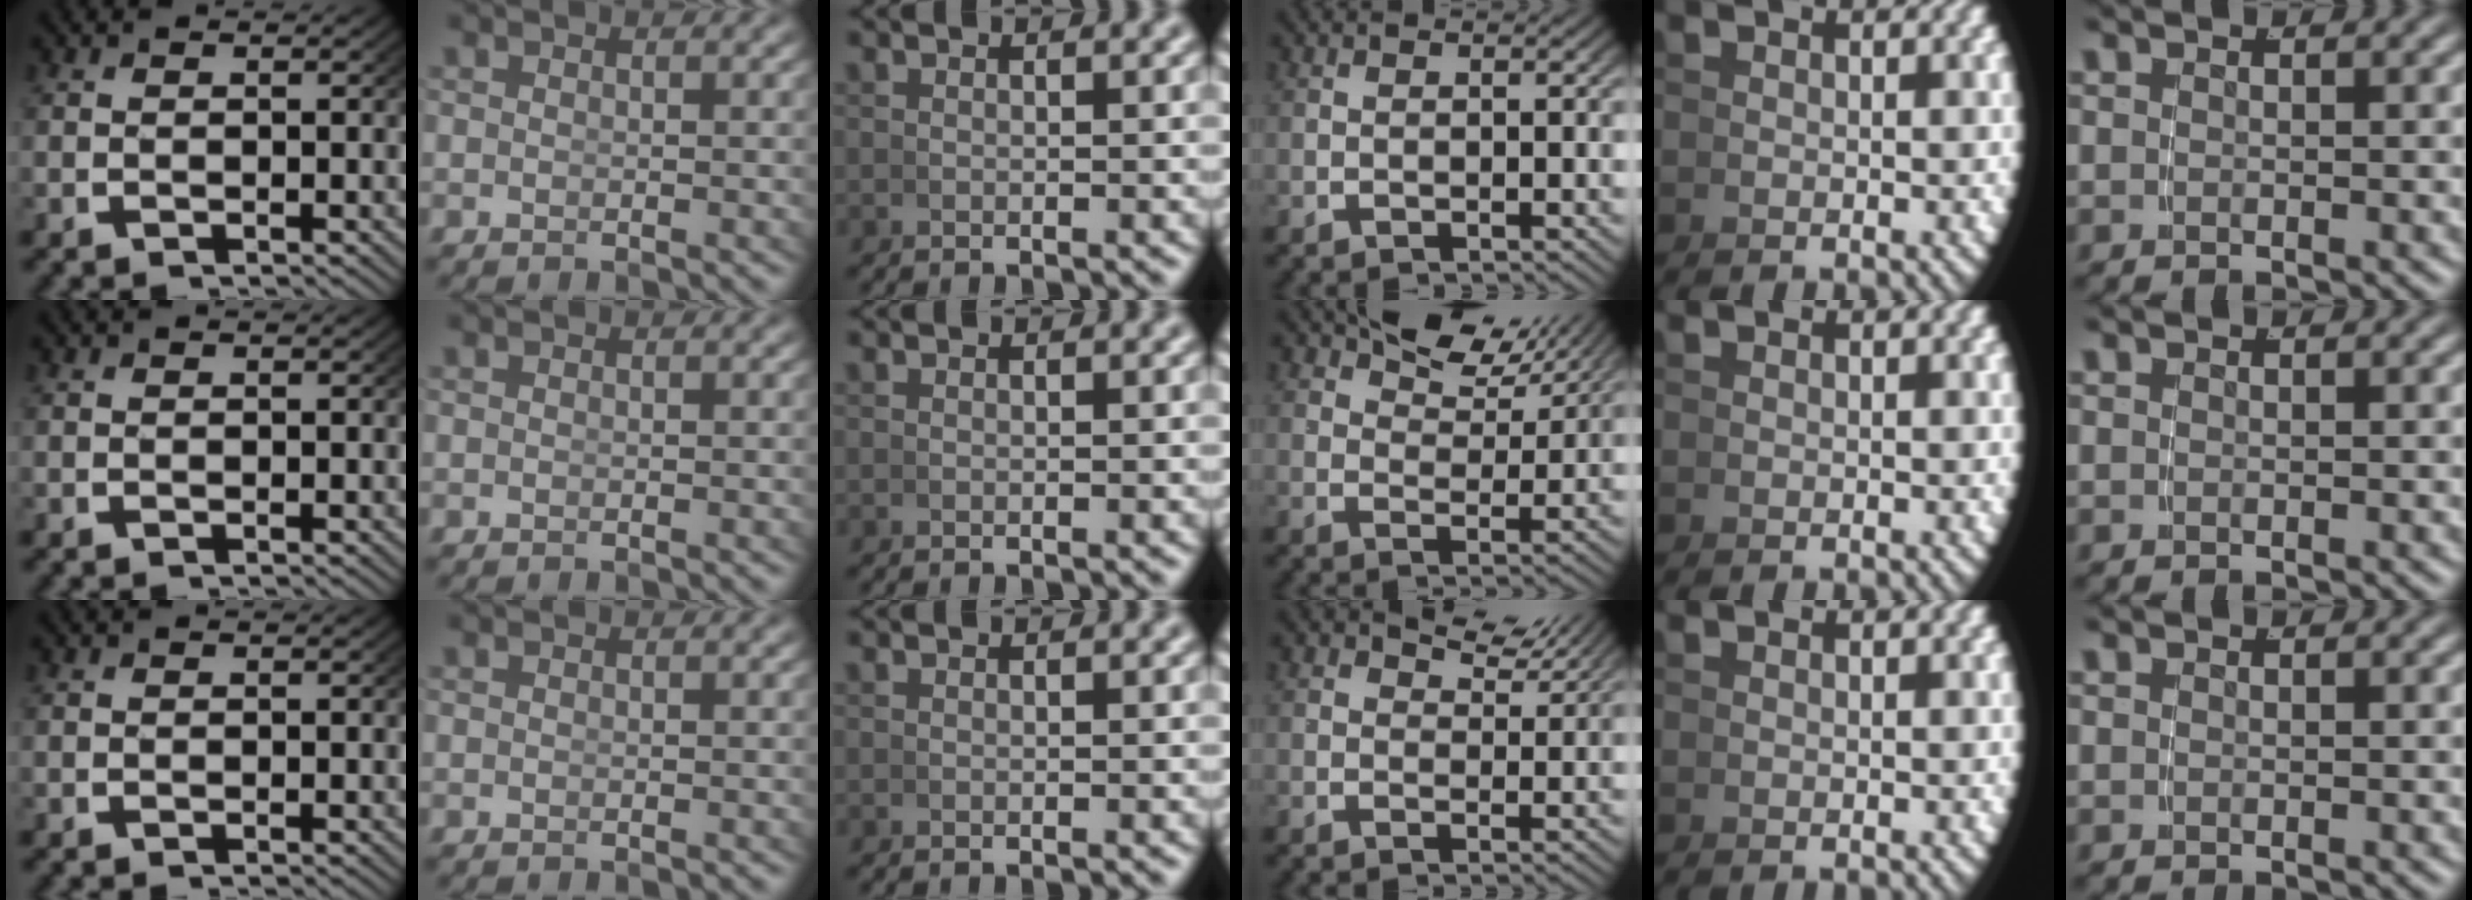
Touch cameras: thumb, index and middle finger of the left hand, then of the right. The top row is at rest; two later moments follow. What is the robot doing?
{"motion": "grasp_and_lifting", "object": "pen"}